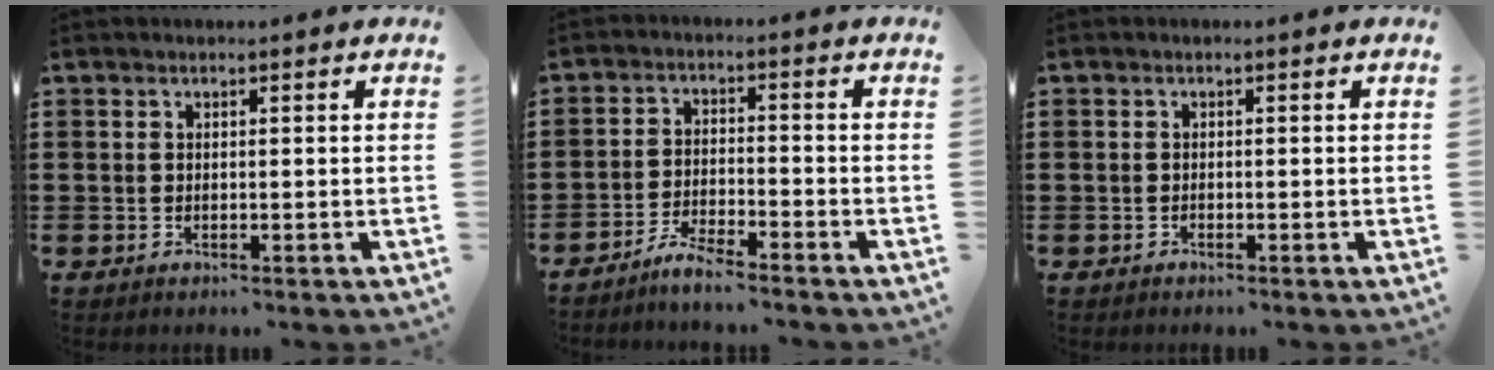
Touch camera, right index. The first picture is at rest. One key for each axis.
{"total": 4.0, "fx": -3.8, "fy": -0.1, "fz": 1.1, "tx": -0.028, "ty": 0.000, "tz": -0.078}
{"total": 0.5, "fx": -0.4, "fy": 0.3, "fz": 0.0, "tx": 0.000, "ty": 0.003, "tz": -0.011}